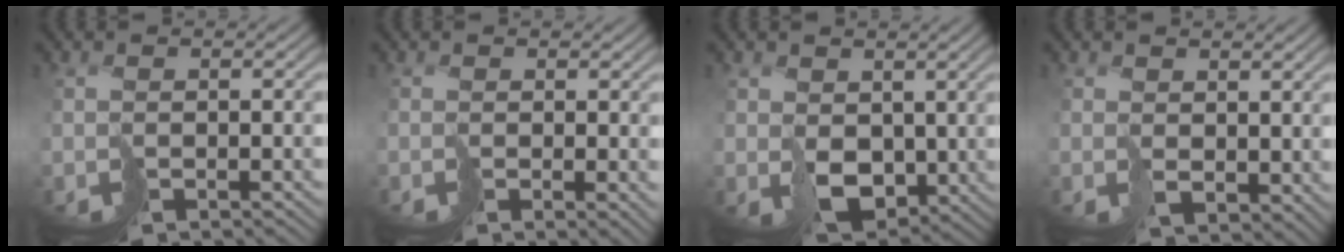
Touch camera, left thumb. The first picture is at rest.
{"total": 1.7, "force": [0.6, 0.9, 1.3], "torque": [-0.021, 0.000, 0.009]}
{"total": 5.5, "force": [1.6, 4.1, 3.3], "torque": [-0.089, -0.018, 0.034]}
{"total": 2.9, "force": [2.4, 1.3, 0.7], "torque": [-0.019, -0.003, 0.056]}